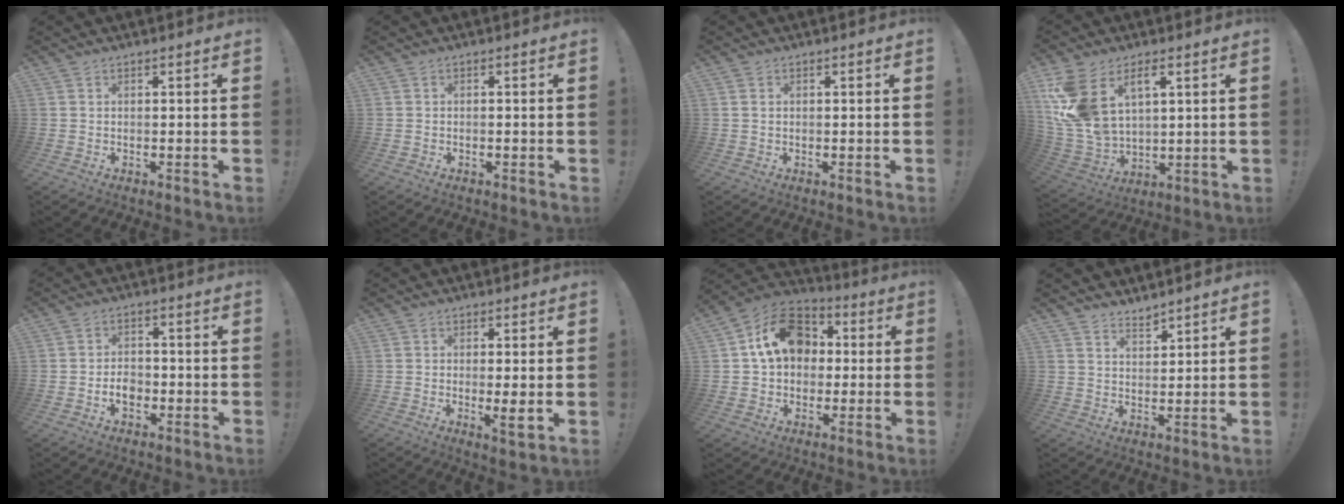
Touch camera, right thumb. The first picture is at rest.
{"total": 0.5, "force": [-0.5, 0.3, 0.1], "torque": [-0.004, 0.001, -0.008]}
{"total": 0.7, "force": [0.3, 0.6, 0.4], "torque": [-0.014, 0.004, 0.007]}
{"total": 14.7, "force": [6.7, 8.9, 9.6], "torque": [-0.213, -0.039, 0.124]}
{"total": 4.9, "force": [-2.0, 3.4, 2.9], "torque": [-0.039, 0.003, -0.037]}
{"total": 5.1, "force": [-0.4, 0.6, 5.1], "torque": [-0.059, -0.017, -0.006]}
{"total": 17.4, "force": [4.1, 13.3, 10.5], "torque": [-0.154, 0.007, 0.079]}
{"total": 3.8, "force": [3.6, 1.2, 0.3], "torque": [-0.001, -0.031, 0.066]}